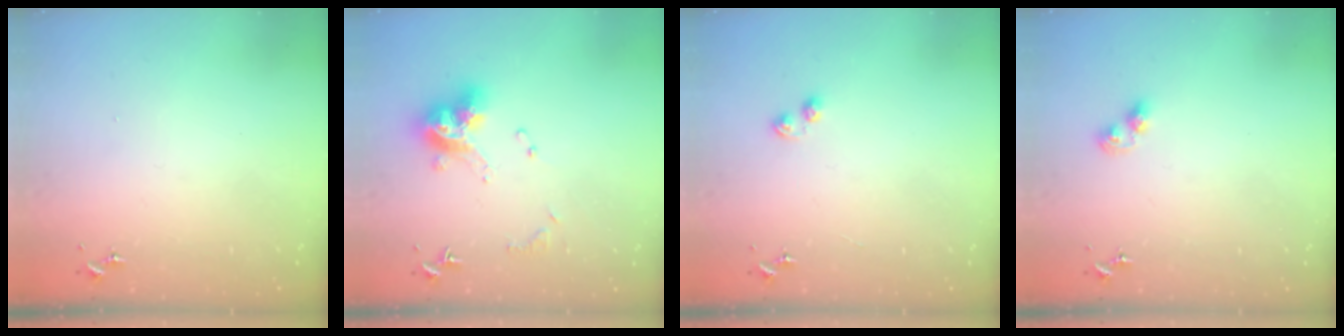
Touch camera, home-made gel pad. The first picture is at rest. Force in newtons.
{"total": 12.9, "press": 12.8, "slide": 1.4}
{"total": 4.4, "press": 4.4, "slide": 0.5}
{"total": 5.3, "press": 5.3, "slide": 0.4}